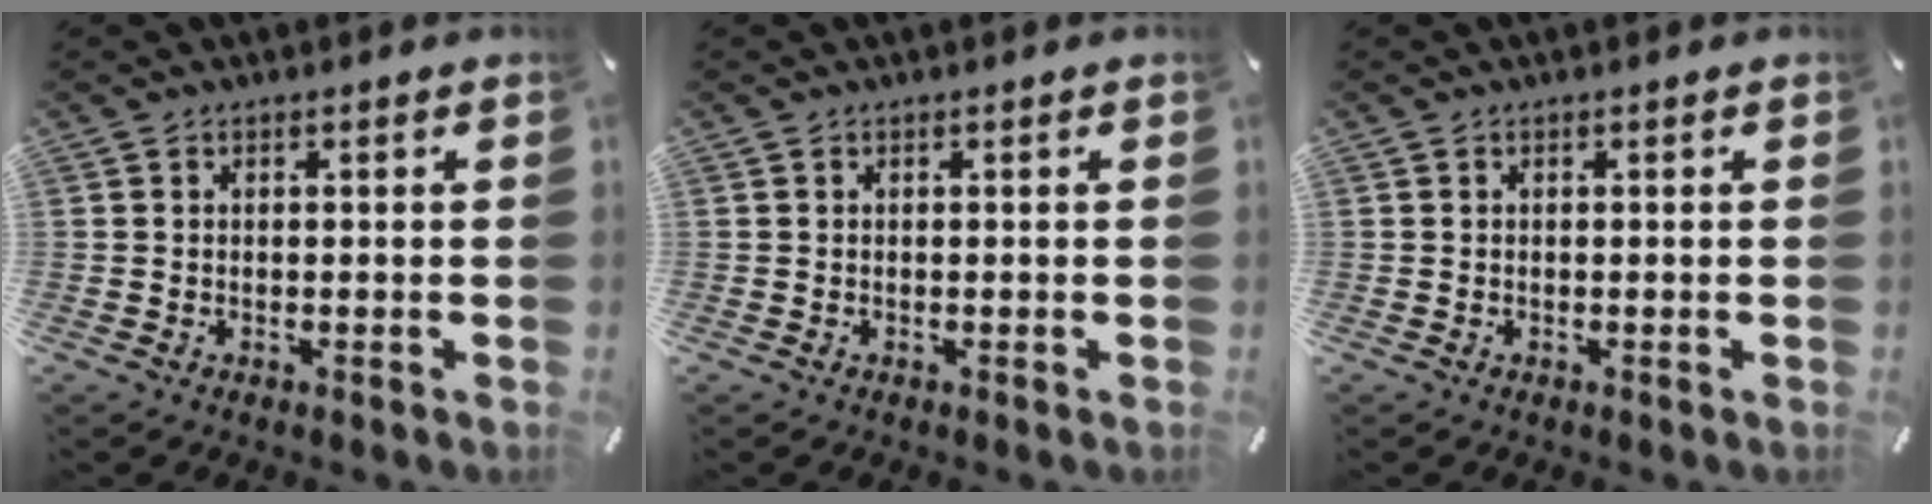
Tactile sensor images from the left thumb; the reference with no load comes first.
{"total": 0.0}
{"total": 0.0}